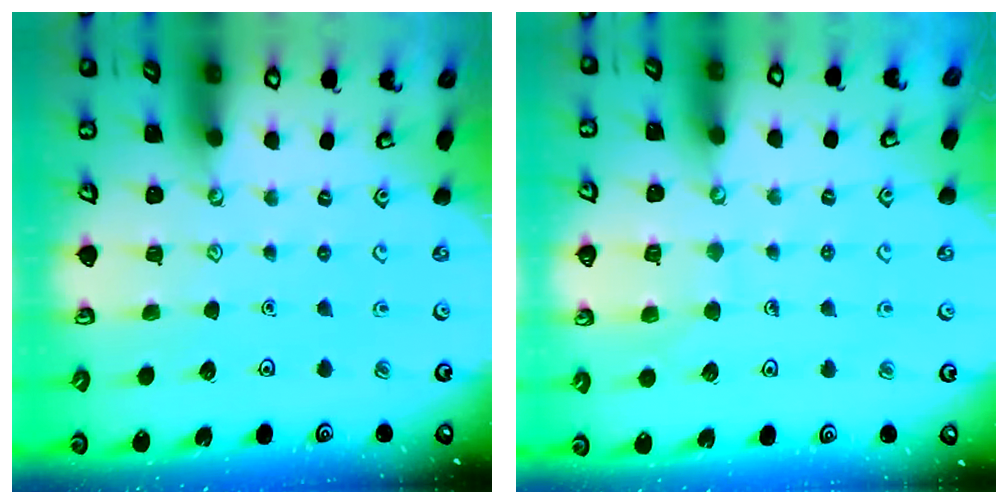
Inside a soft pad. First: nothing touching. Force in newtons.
{"total": 5.6, "press": 5.5, "slide": 0.4}